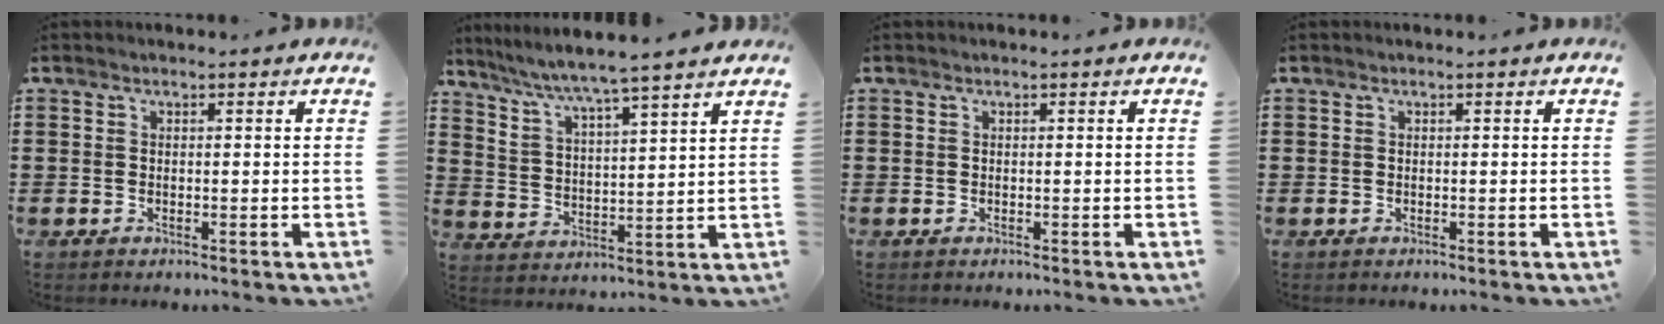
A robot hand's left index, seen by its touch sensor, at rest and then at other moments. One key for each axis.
{"total": 5.3, "fx": 4.9, "fy": -0.7, "fz": 1.9, "tx": -0.060, "ty": -0.035, "tz": 0.081}
{"total": 0.0}
{"total": 0.0}